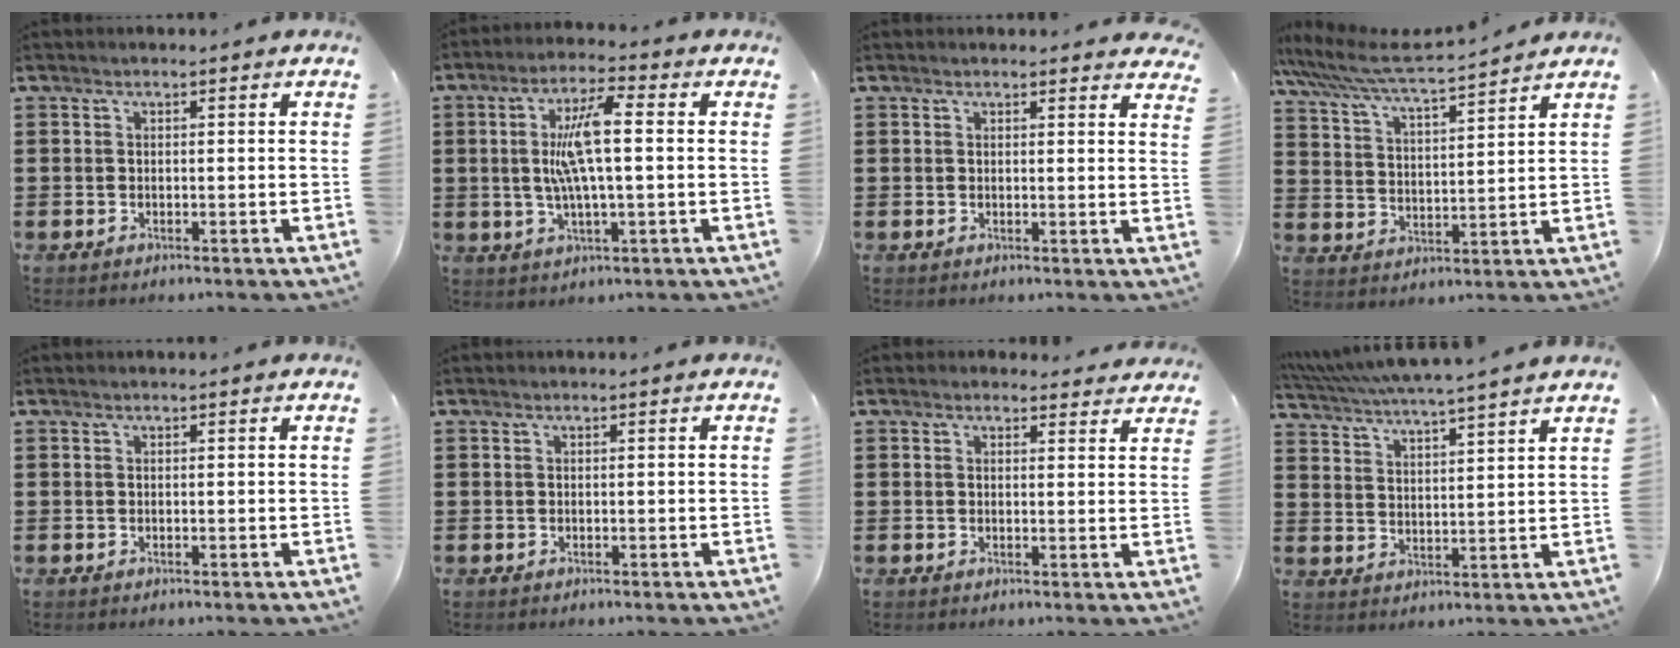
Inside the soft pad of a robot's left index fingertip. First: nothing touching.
{"total": 8.6, "force": [1.2, 1.9, 8.4], "torque": [-0.180, -0.001, 0.010]}
{"total": 1.7, "force": [1.7, 0.3, 0.1], "torque": [0.000, -0.001, 0.031]}
{"total": 6.1, "force": [5.8, -0.1, 2.1], "torque": [-0.066, -0.039, 0.094]}
{"total": 0.0}
{"total": 0.0}
{"total": 1.8, "force": [1.7, 0.6, -0.1], "torque": [0.003, -0.002, 0.031]}
{"total": 4.5, "force": [4.3, -0.8, 1.1], "torque": [-0.041, -0.029, 0.071]}